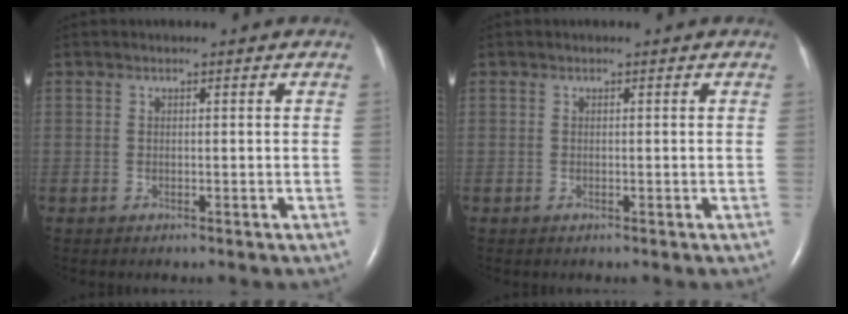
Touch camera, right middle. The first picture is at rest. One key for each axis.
{"total": 0.0}